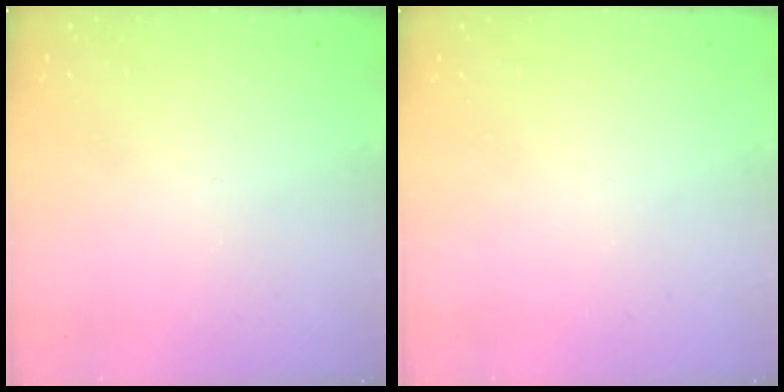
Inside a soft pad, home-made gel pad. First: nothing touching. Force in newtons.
{"total": 0.0}